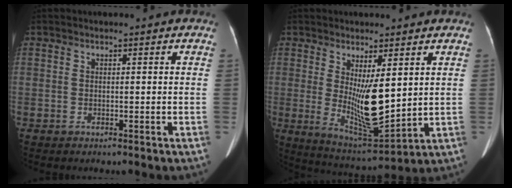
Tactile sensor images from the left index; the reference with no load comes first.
{"total": 9.8, "force": [1.5, 2.3, 9.4], "torque": [-0.166, -0.025, 0.042]}